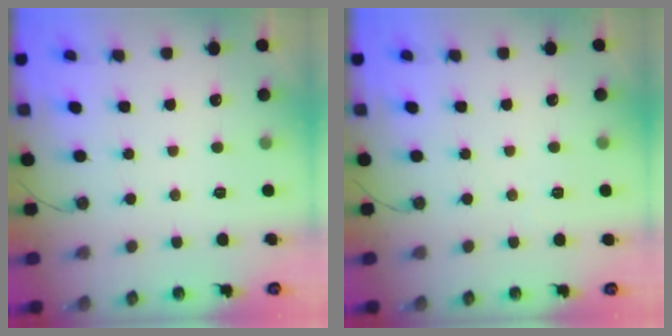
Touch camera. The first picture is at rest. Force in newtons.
{"total": 2.1, "press": 1.8, "slide": 1.2}